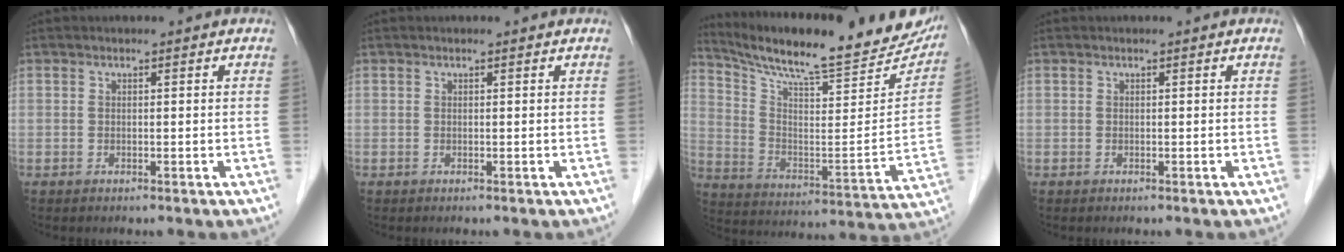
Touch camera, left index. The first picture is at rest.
{"total": 0.0}
{"total": 25.8, "force": [22.8, 4.0, 11.3], "torque": [-0.187, -0.054, 0.321]}
{"total": 0.0}